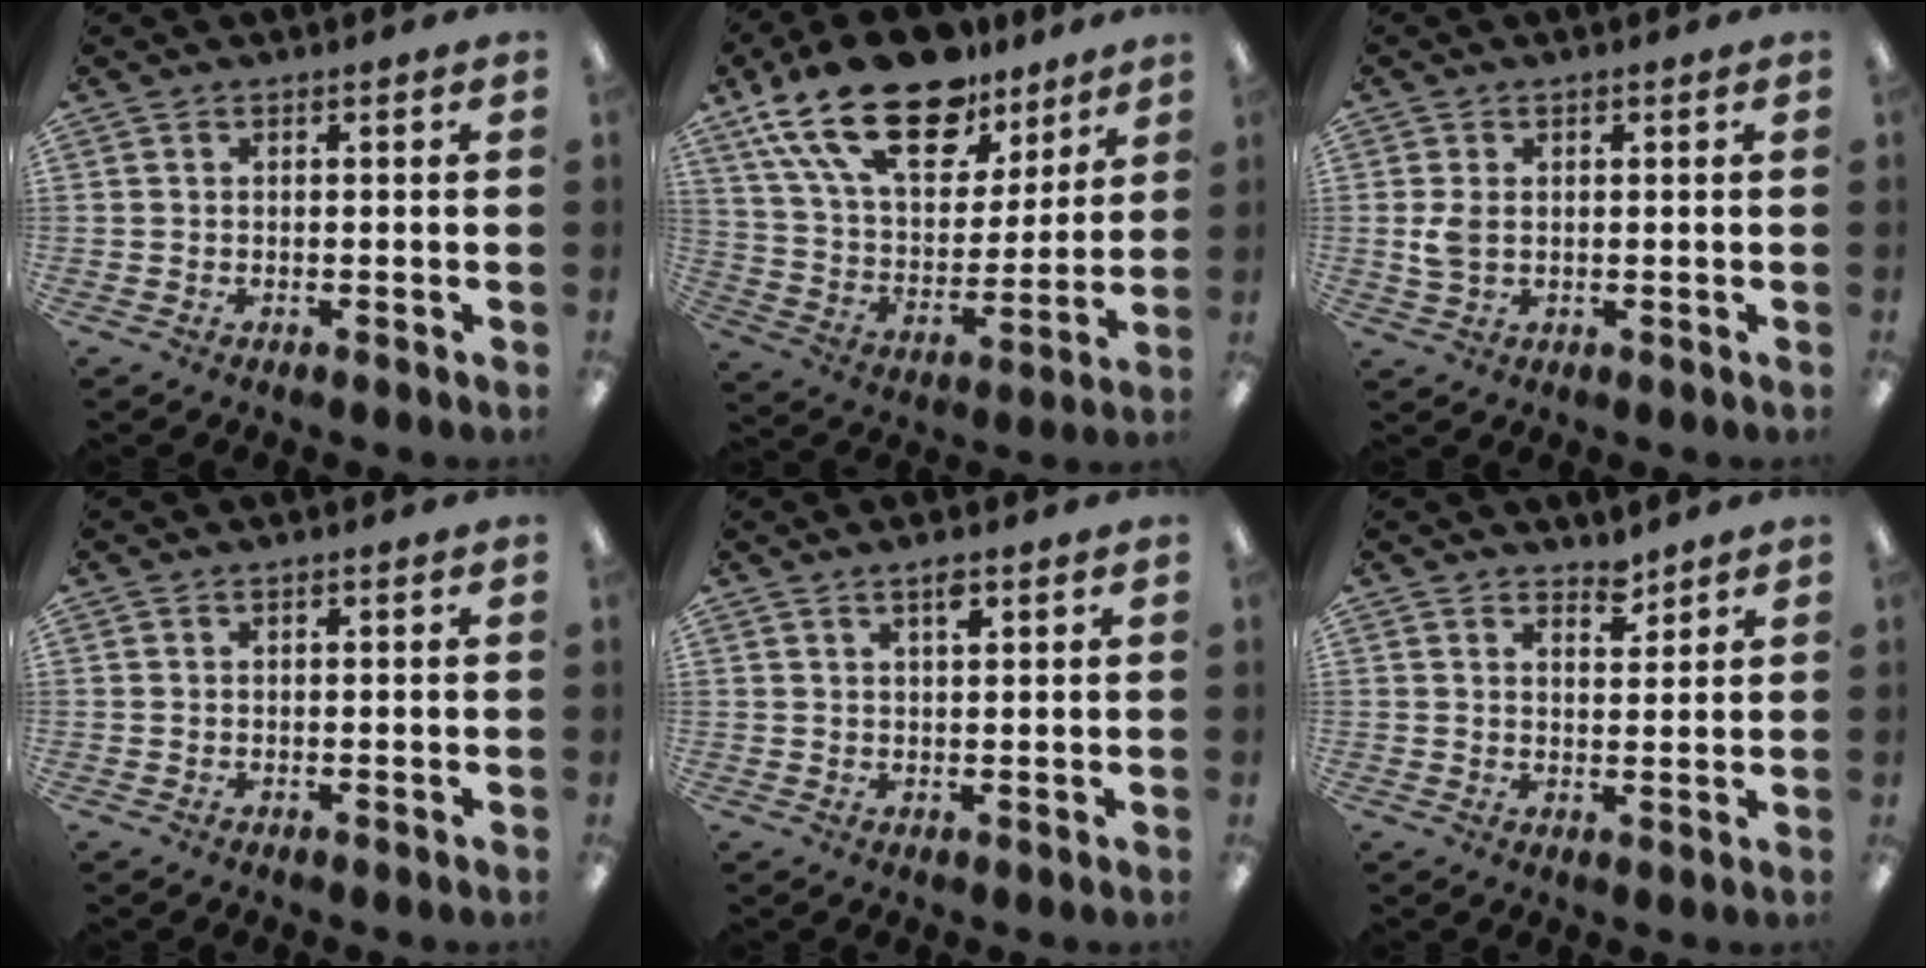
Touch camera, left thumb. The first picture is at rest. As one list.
[{"total": 23.2, "force": [15.1, 11.5, 13.3], "torque": [-0.255, -0.085, 0.266]}, {"total": 3.9, "force": [0.3, 2.5, 3.0], "torque": [-0.064, -0.003, -0.001]}, {"total": 0.0}, {"total": 2.7, "force": [1.9, 0.7, 1.8], "torque": [-0.022, -0.003, 0.029]}, {"total": 3.4, "force": [3.1, 1.2, 0.7], "torque": [0.006, -0.026, 0.054]}]